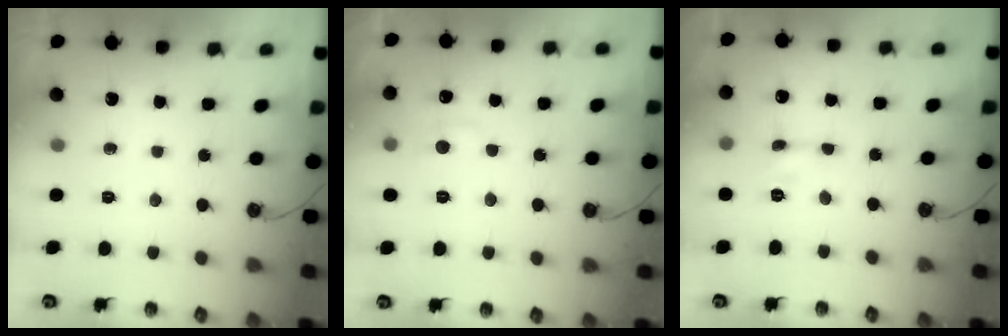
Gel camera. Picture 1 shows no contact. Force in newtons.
{"total": 1.0, "press": 0.7, "slide": 0.8}
{"total": 0.0}